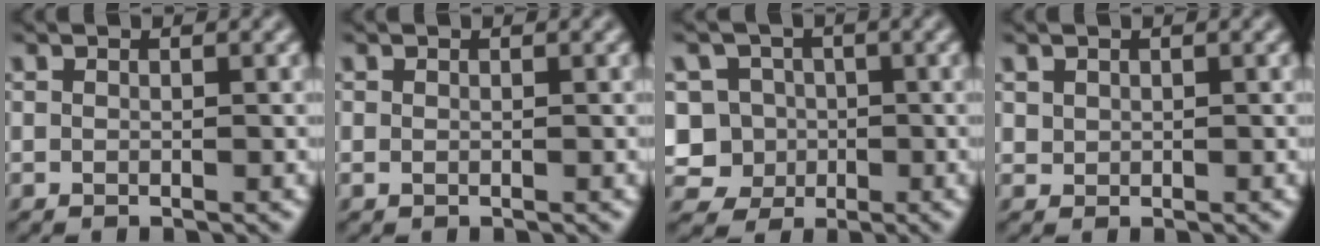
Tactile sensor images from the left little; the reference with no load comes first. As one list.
[{"total": 0.0}, {"total": 7.2, "force": [-1.1, 6.7, 2.3], "torque": [-0.044, 0.029, -0.056]}, {"total": 0.6, "force": [0.3, 0.5, 0.1], "torque": [-0.005, -0.002, 0.011]}]